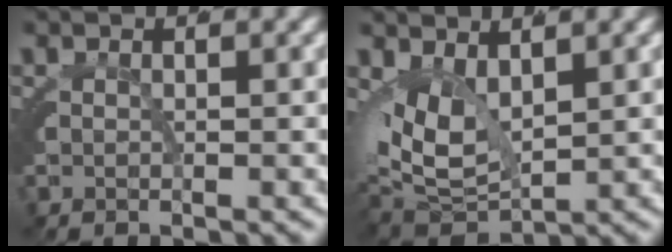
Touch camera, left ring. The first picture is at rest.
{"total": 8.1, "force": [0.4, 5.9, 5.5], "torque": [-0.123, -0.036, 0.025]}